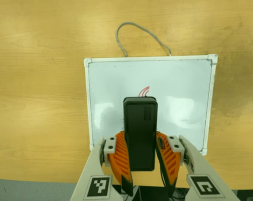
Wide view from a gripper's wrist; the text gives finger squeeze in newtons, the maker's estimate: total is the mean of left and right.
{"total": 8.9, "left": 7.4, "right": 10.5}